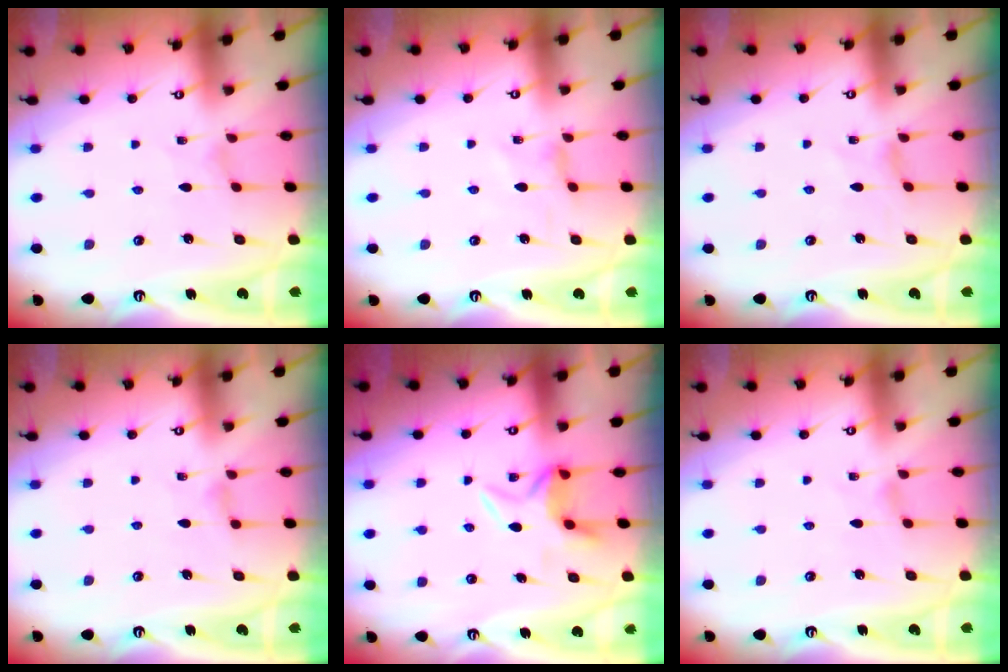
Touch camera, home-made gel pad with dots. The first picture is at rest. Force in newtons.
{"total": 1.8, "press": 1.7, "slide": 0.4}
{"total": 0.0}
{"total": 0.6, "press": 0.5, "slide": 0.2}
{"total": 5.3, "press": 5.2, "slide": 1.1}
{"total": 0.0}